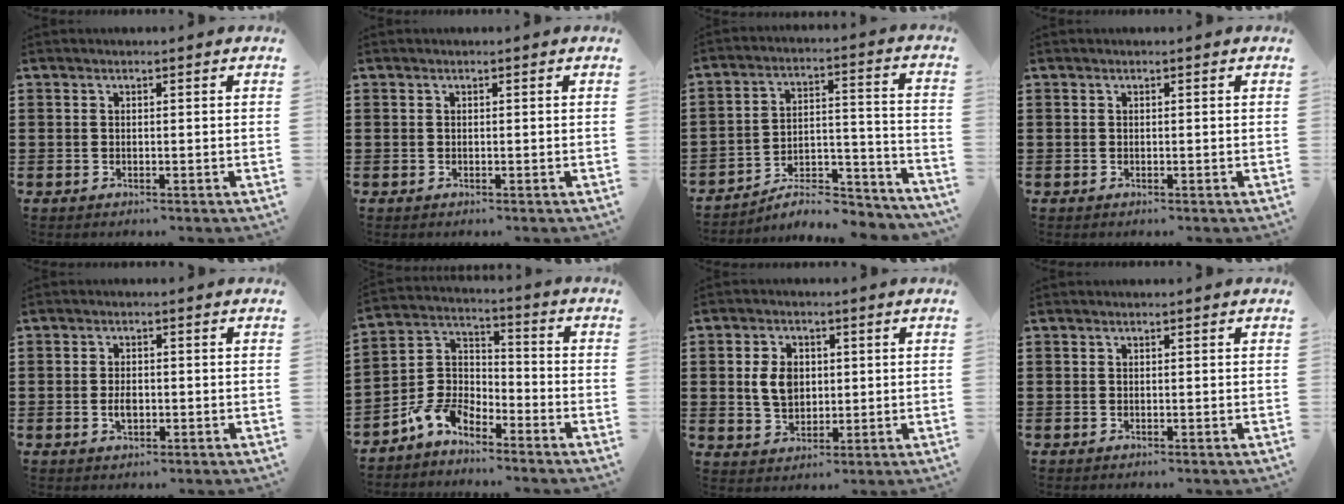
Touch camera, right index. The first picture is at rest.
{"total": 0.0}
{"total": 7.4, "force": [-6.5, 1.9, 2.9], "torque": [-0.038, 0.015, -0.122]}
{"total": 0.0}
{"total": 2.3, "force": [-0.4, 1.3, 1.9], "torque": [-0.035, 0.003, -0.008]}
{"total": 6.4, "force": [-5.0, 3.4, 2.1], "torque": [-0.070, 0.009, -0.108]}
{"total": 5.7, "force": [0.6, 4.1, 3.9], "torque": [-0.101, 0.008, 0.005]}
{"total": 0.0}